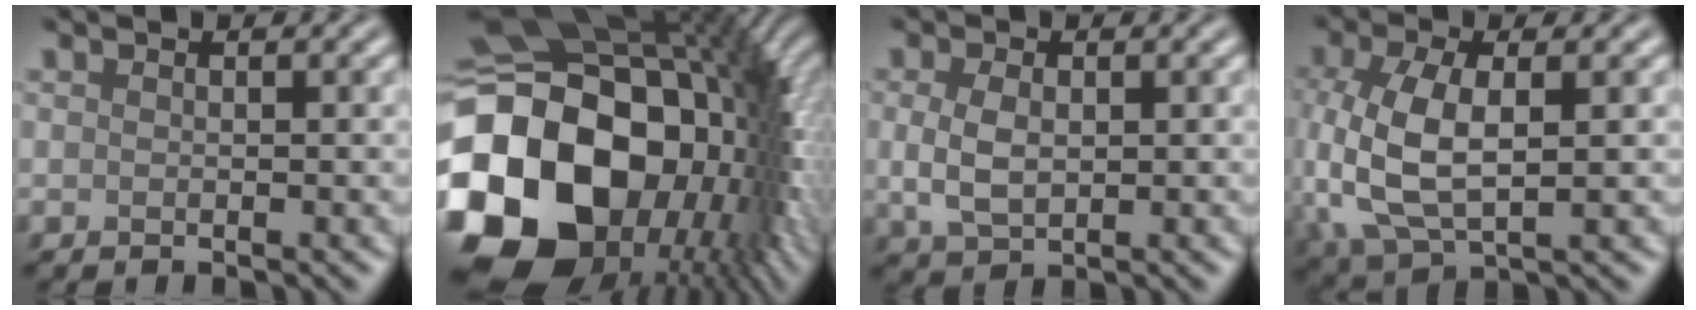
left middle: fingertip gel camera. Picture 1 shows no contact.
{"total": 21.2, "force": [-4.0, 15.8, 13.6], "torque": [-0.291, -0.039, -0.053]}
{"total": 3.2, "force": [0.2, 2.0, 2.4], "torque": [-0.059, 0.000, 0.005]}
{"total": 7.7, "force": [-0.3, 4.1, 6.5], "torque": [-0.157, -0.003, -0.003]}